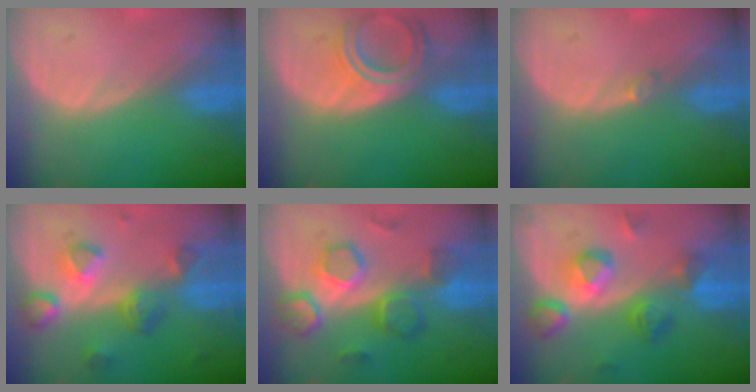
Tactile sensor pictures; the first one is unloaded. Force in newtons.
{"total": 6.3, "press": 5.6, "slide": 2.8}
{"total": 0.6, "press": 0.6, "slide": 0.1}
{"total": 8.0, "press": 7.0, "slide": 3.8}
{"total": 8.4, "press": 8.3, "slide": 1.4}
{"total": 7.6, "press": 7.5, "slide": 0.6}